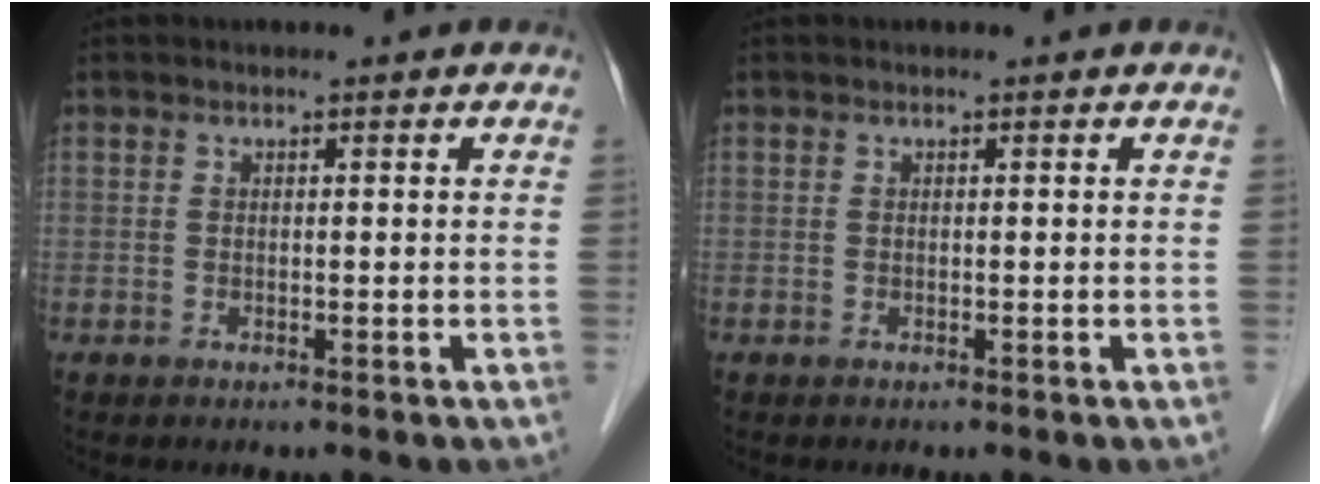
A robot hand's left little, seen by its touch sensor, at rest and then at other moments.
{"total": 0.0}